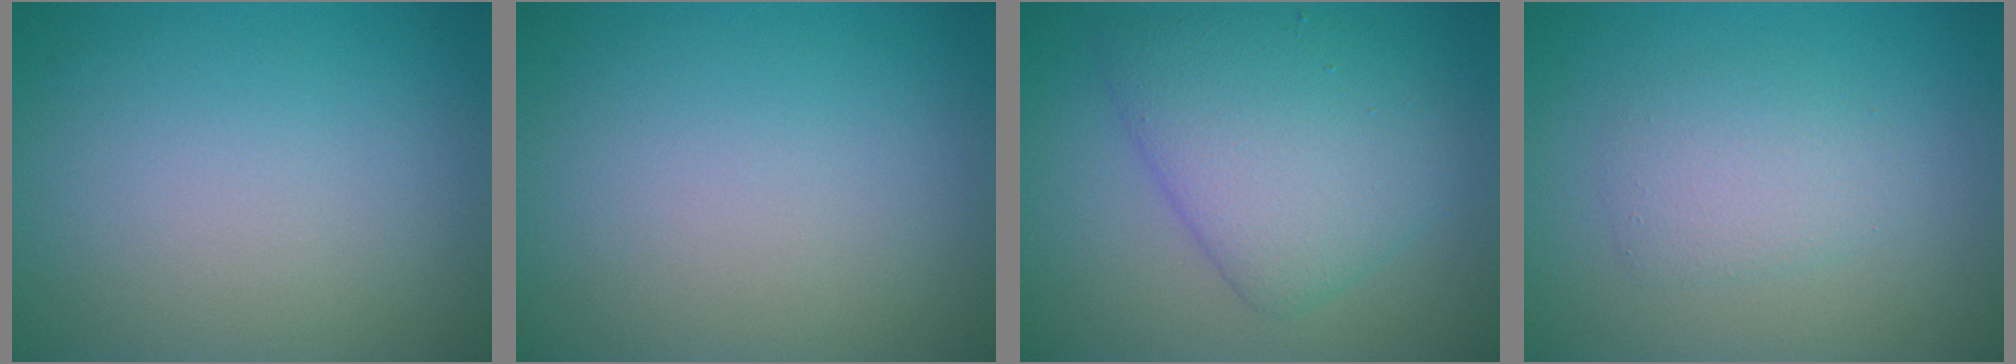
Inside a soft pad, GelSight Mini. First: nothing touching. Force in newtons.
{"total": 0.0}
{"total": 6.2, "press": 6.2, "slide": 0.1}
{"total": 2.4, "press": 2.4, "slide": 0.1}